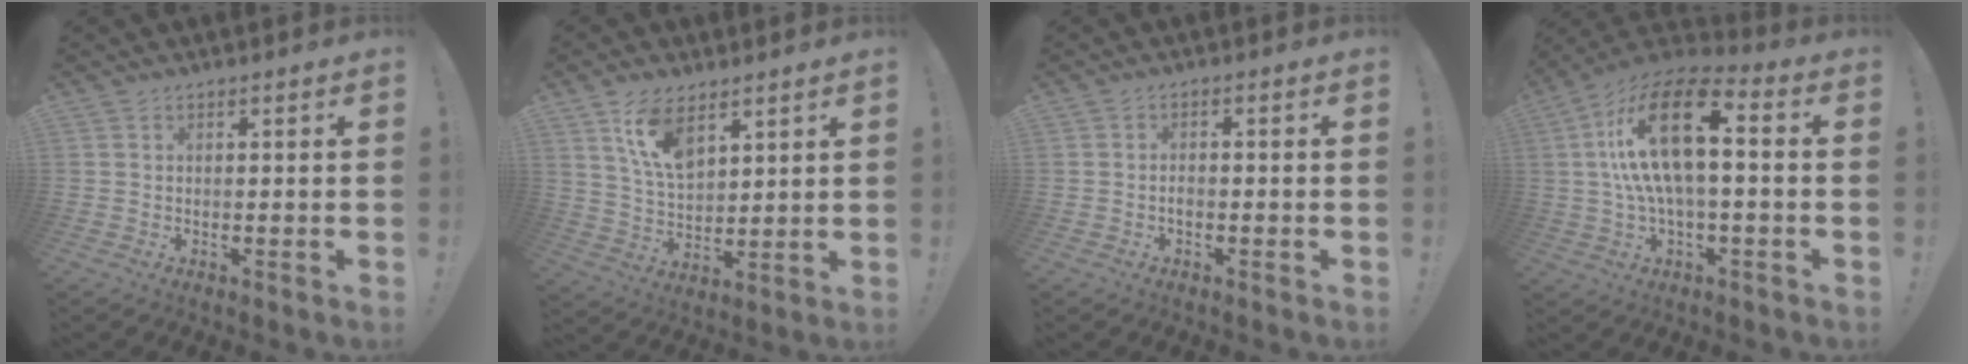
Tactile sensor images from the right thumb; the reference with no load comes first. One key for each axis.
{"total": 11.6, "fx": 7.3, "fy": 5.9, "fz": 6.8, "tx": -0.134, "ty": -0.026, "tz": 0.140}
{"total": 1.3, "fx": -0.8, "fy": 0.6, "fz": 0.9, "tx": -0.024, "ty": 0.006, "tz": -0.013}
{"total": 19.9, "fx": 3.6, "fy": 8.2, "fz": 17.8, "tx": -0.329, "ty": -0.005, "tz": 0.056}